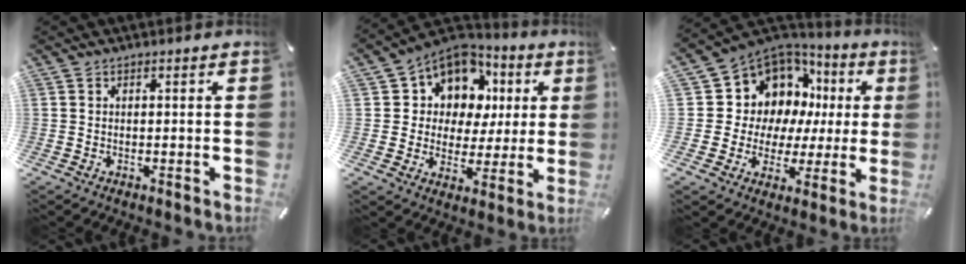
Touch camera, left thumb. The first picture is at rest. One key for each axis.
{"total": 10.4, "fx": 4.6, "fy": 9.0, "fz": 2.5, "tx": -0.061, "ty": -0.031, "tz": 0.092}
{"total": 10.7, "fx": 4.2, "fy": 9.5, "fz": 2.6, "tx": -0.053, "ty": -0.056, "tz": 0.089}